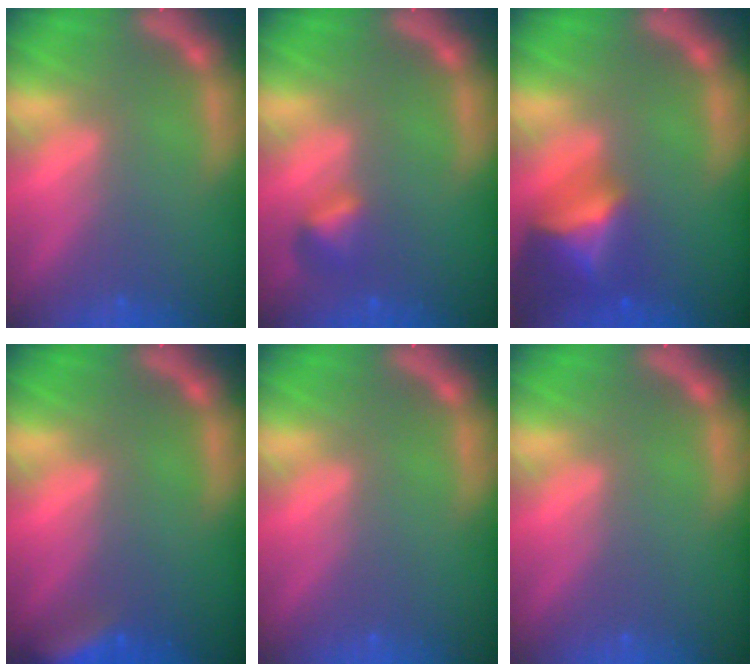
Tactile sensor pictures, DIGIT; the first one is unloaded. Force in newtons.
{"total": 1.9}
{"total": 6.0}
{"total": 4.4}
{"total": 0.0}
{"total": 0.0}